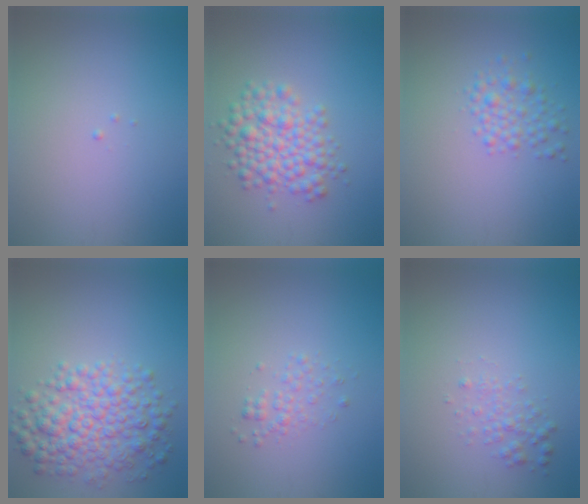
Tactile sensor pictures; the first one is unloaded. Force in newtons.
{"total": 5.0, "press": 4.9, "slide": 0.2}
{"total": 2.3, "press": 2.3, "slide": 0.0}
{"total": 6.5, "press": 6.5, "slide": 0.0}
{"total": 1.4, "press": 1.4, "slide": 0.1}
{"total": 1.7, "press": 1.7, "slide": 0.0}